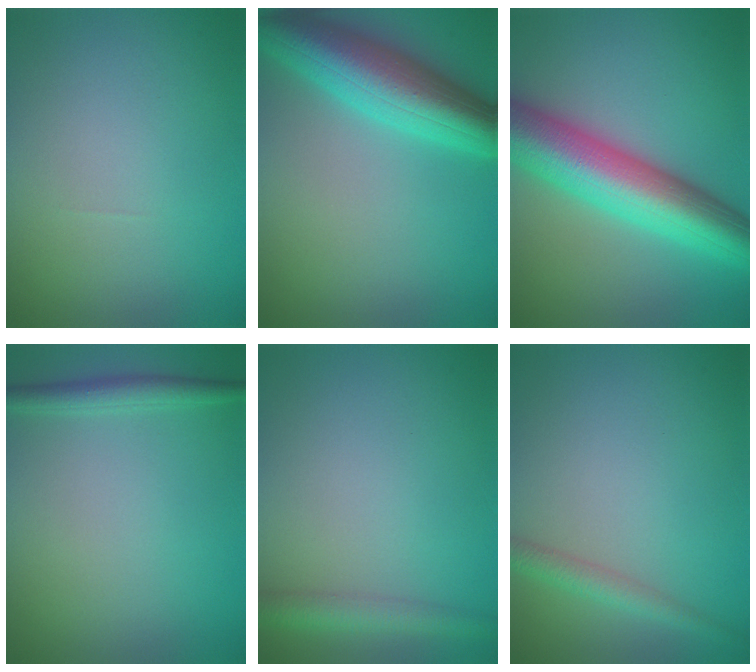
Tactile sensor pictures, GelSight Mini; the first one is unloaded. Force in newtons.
{"total": 8.7, "press": 8.7, "slide": 0.3}
{"total": 11.2, "press": 11.2, "slide": 0.2}
{"total": 1.8, "press": 1.8, "slide": 0.1}
{"total": 2.6, "press": 2.6, "slide": 0.1}
{"total": 2.0, "press": 2.0, "slide": 0.1}